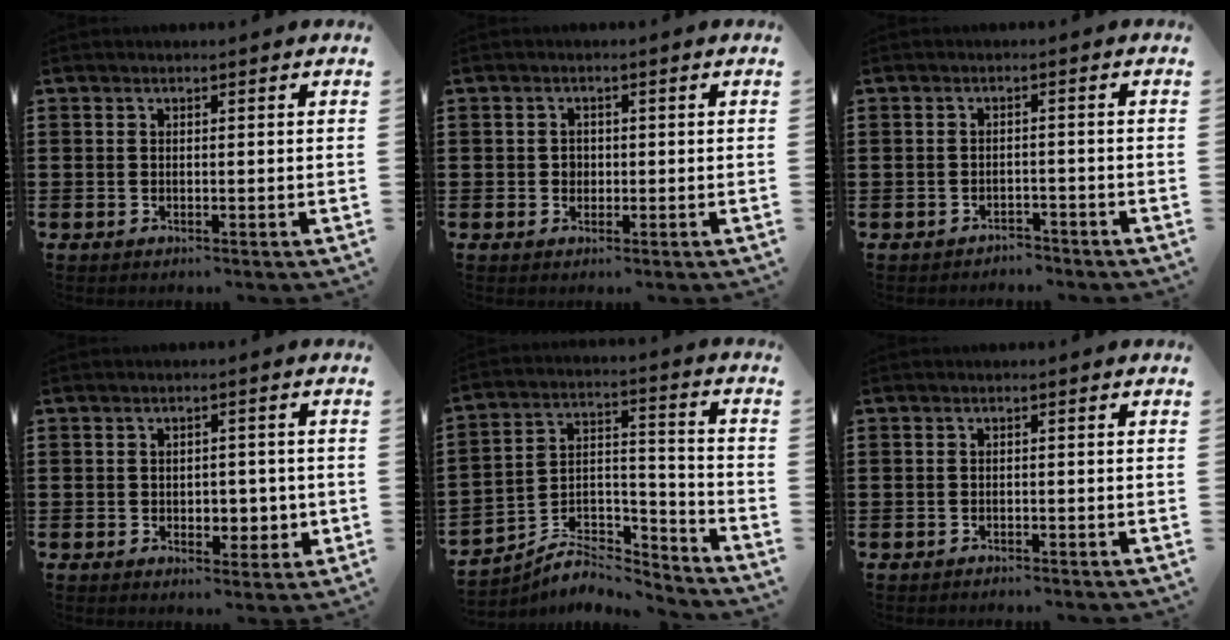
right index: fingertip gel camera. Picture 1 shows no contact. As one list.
[{"total": 1.3, "force": [-0.1, 1.2, 0.6], "torque": [-0.013, 0.004, -0.003]}, {"total": 2.1, "force": [-2.1, 0.3, -0.3], "torque": [-0.003, 0.004, -0.049]}, {"total": 3.6, "force": [-0.4, 2.7, 2.4], "torque": [-0.034, 0.002, -0.012]}, {"total": 6.5, "force": [-5.7, 2.7, 1.7], "torque": [-0.030, 0.012, -0.111]}, {"total": 0.9, "force": [-0.9, 0.2, 0.0], "torque": [-0.001, 0.002, -0.019]}]